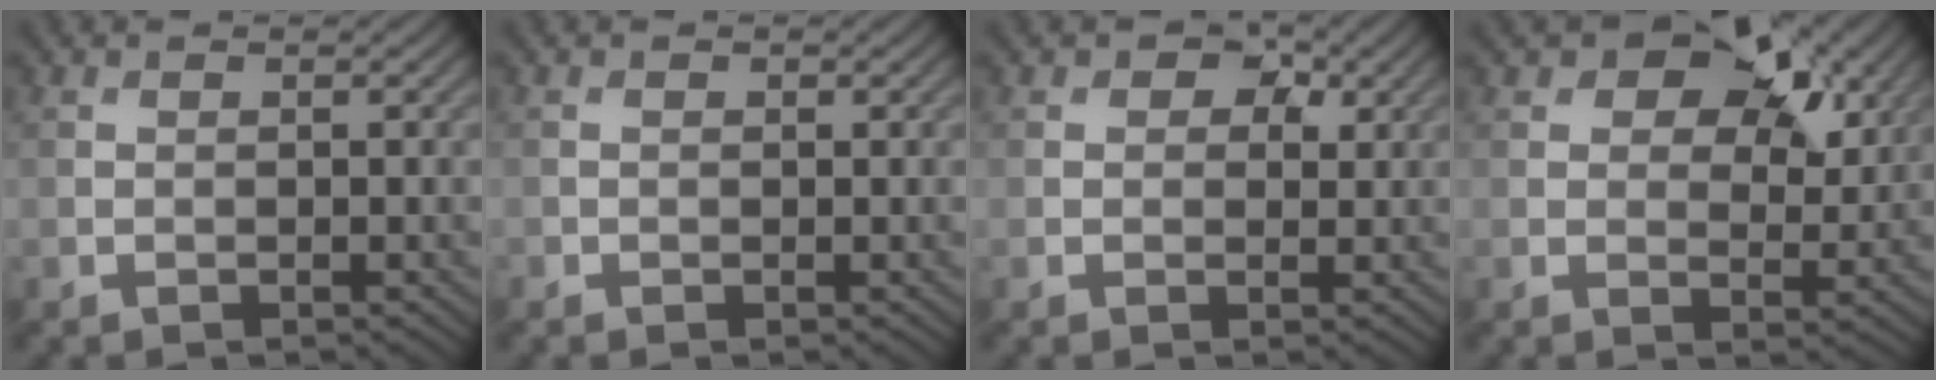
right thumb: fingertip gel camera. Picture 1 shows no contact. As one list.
[{"total": 0.0}, {"total": 3.3, "force": [1.5, 2.3, 1.9], "torque": [-0.024, -0.002, 0.012]}, {"total": 10.2, "force": [5.5, 5.6, 6.6], "torque": [-0.102, 0.005, 0.084]}]